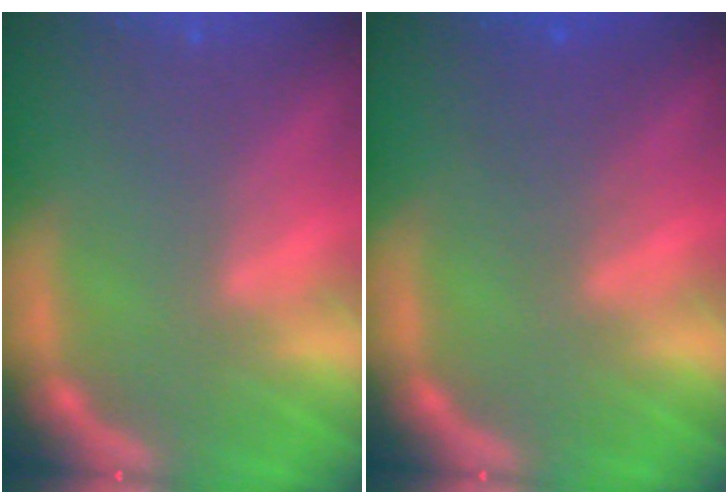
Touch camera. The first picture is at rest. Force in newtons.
{"total": 1.9}